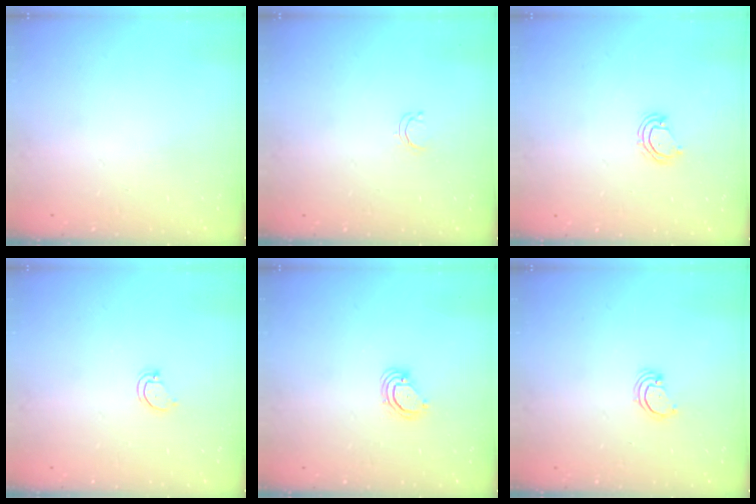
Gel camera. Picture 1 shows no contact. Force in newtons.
{"total": 2.4, "press": 2.4, "slide": 0.2}
{"total": 4.6, "press": 4.6, "slide": 0.3}
{"total": 2.8, "press": 2.8, "slide": 0.2}
{"total": 3.9, "press": 3.9, "slide": 0.4}
{"total": 2.5, "press": 2.5, "slide": 0.2}